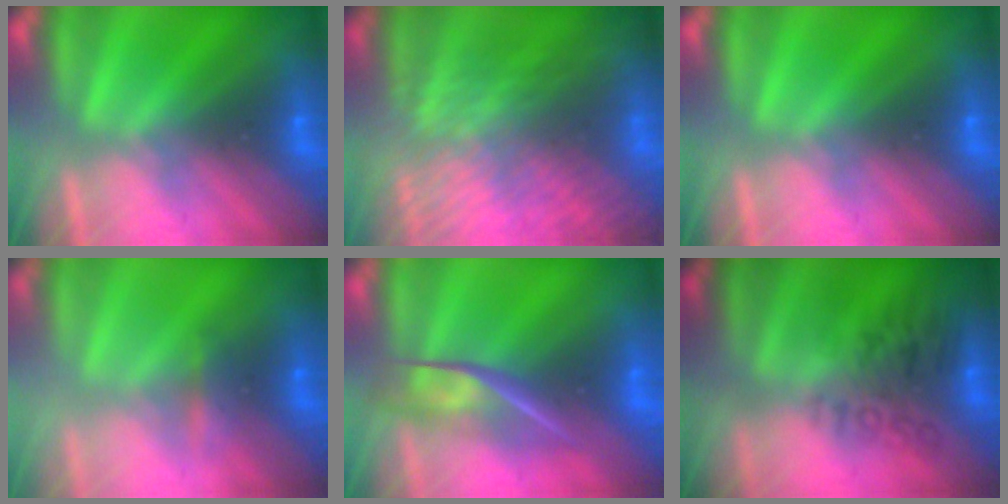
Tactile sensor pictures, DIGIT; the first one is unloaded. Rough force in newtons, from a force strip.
{"total": 9.4}
{"total": 0.0}
{"total": 2.2}
{"total": 2.4}
{"total": 2.9}